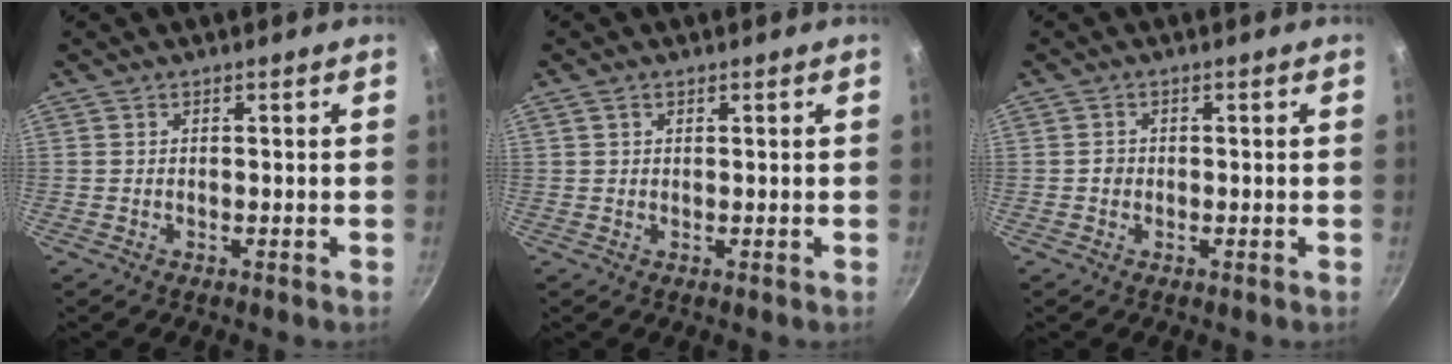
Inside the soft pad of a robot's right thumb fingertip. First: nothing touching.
{"total": 1.4, "force": [0.7, 0.9, 0.8], "torque": [-0.011, -0.001, 0.013]}
{"total": 1.3, "force": [-0.3, 1.2, 0.4], "torque": [-0.001, 0.004, -0.005]}